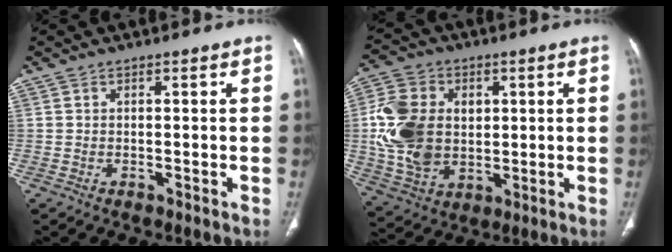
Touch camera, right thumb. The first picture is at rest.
{"total": 15.8, "force": [1.4, 11.9, 10.4], "torque": [-0.186, -0.001, 0.035]}